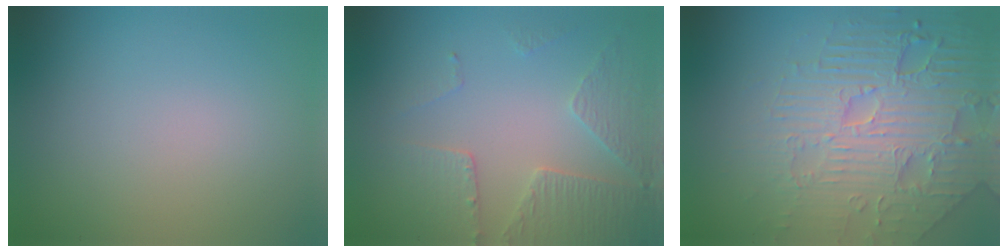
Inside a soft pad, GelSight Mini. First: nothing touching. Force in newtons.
{"total": 4.6, "press": 3.4, "slide": 3.1}
{"total": 7.6, "press": 6.1, "slide": 4.7}